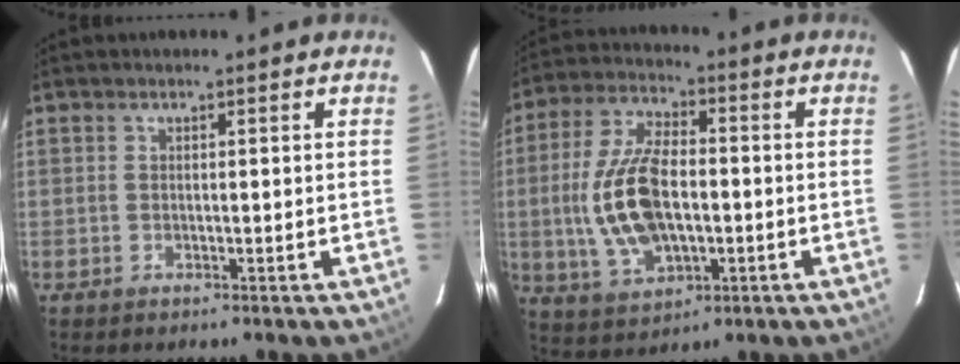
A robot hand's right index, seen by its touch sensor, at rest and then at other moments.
{"total": 15.3, "force": [-1.4, 7.9, 13.0], "torque": [-0.272, 0.003, -0.016]}